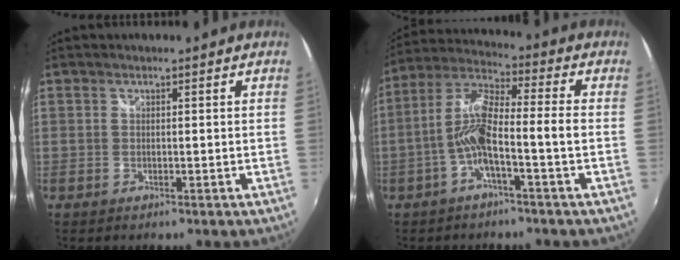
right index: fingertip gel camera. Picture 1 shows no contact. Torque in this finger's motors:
{"motor_torque": [1.39, -0.75, 0.39, 0.21]}